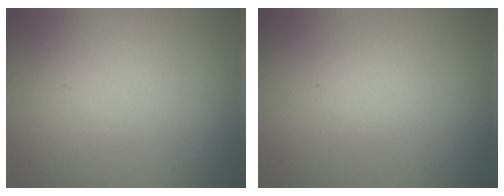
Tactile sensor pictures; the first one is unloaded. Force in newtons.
{"total": 1.3, "press": 1.3, "slide": 0.1}